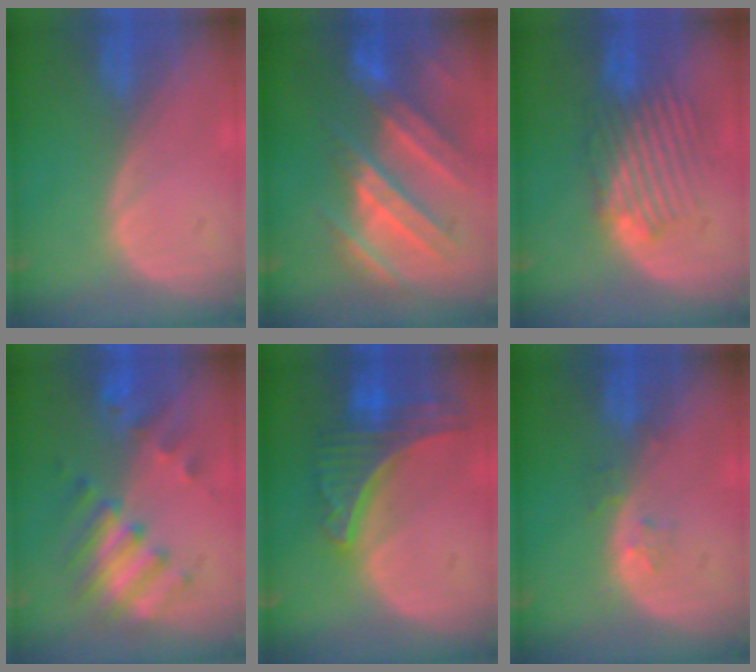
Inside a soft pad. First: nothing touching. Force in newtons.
{"total": 10.5, "press": 9.6, "slide": 4.2}
{"total": 6.6, "press": 6.4, "slide": 1.6}
{"total": 7.2, "press": 7.1, "slide": 1.4}
{"total": 8.9, "press": 7.7, "slide": 4.4}
{"total": 1.9, "press": 1.9, "slide": 0.2}